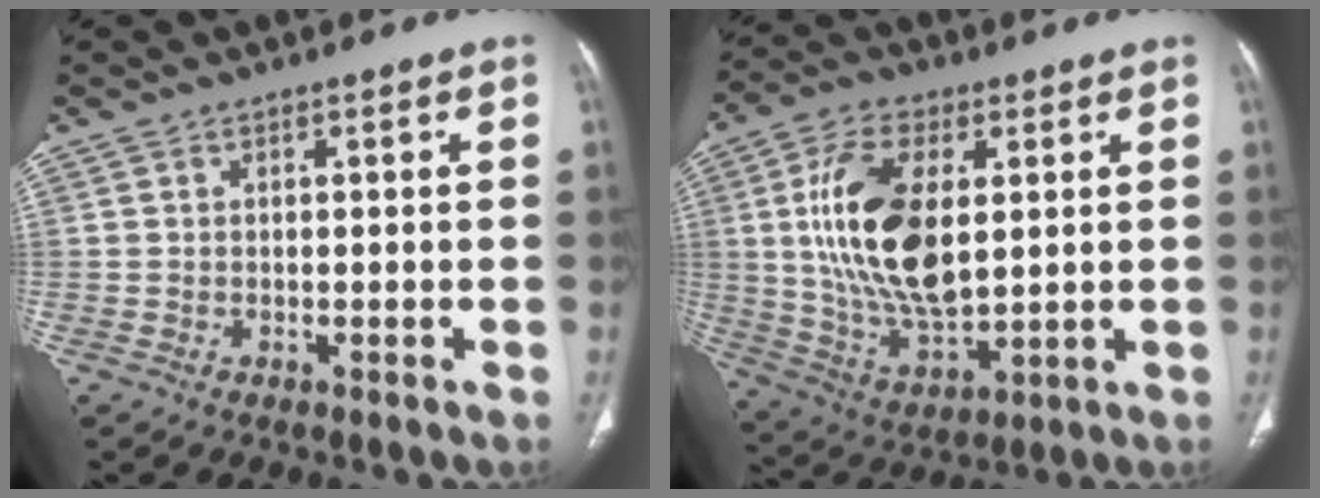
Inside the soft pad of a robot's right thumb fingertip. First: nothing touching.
{"total": 18.6, "force": [3.2, 9.4, 15.8], "torque": [-0.294, -0.015, 0.066]}